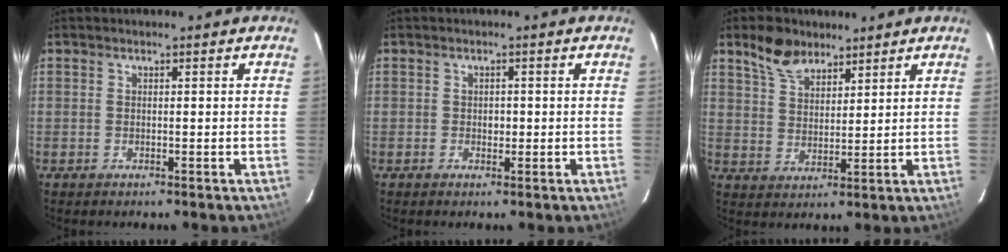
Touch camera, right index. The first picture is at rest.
{"total": 1.4, "force": [-0.1, 1.2, 0.7], "torque": [-0.011, 0.003, -0.002]}
{"total": 7.4, "force": [5.4, 3.8, 3.3], "torque": [-0.060, 0.015, 0.103]}